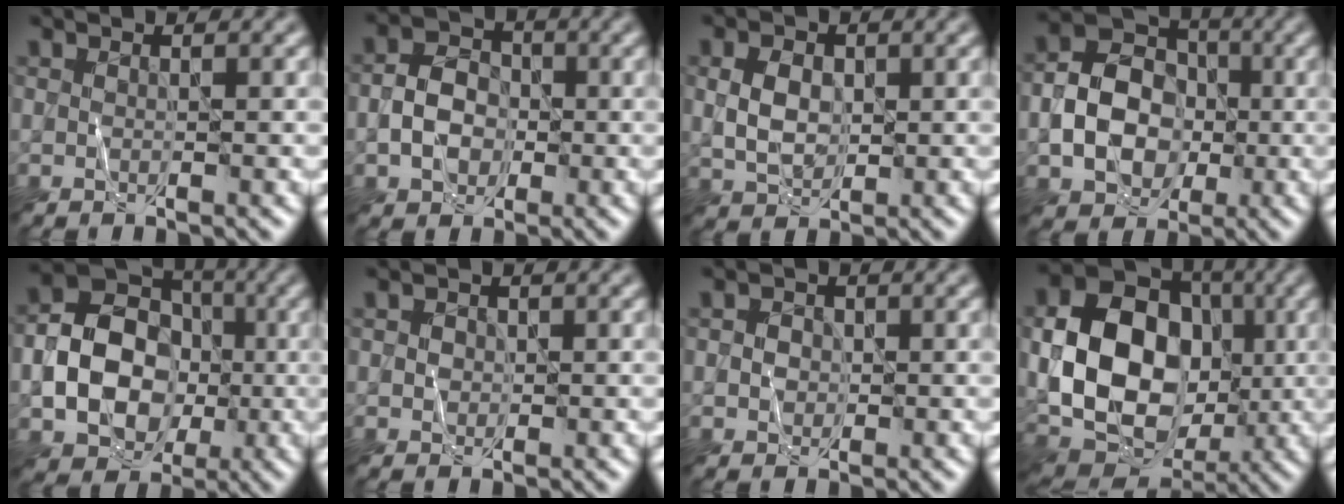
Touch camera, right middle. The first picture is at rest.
{"total": 4.0, "force": [-0.8, 3.1, 2.4], "torque": [-0.039, 0.005, -0.017]}
{"total": 3.3, "force": [0.4, 2.4, 2.2], "torque": [-0.048, 0.001, 0.008]}
{"total": 7.1, "force": [-1.3, 5.5, 4.2], "torque": [-0.078, 0.002, -0.028]}
{"total": 9.8, "force": [-1.7, 7.6, 6.0], "torque": [-0.098, -0.008, -0.040]}
{"total": 1.0, "force": [0.1, 1.0, 0.3], "torque": [-0.002, -0.001, 0.001]}
{"total": 1.8, "force": [0.1, 1.6, 0.8], "torque": [-0.007, 0.004, -0.005]}
{"total": 13.0, "force": [-0.6, 9.8, 8.6], "torque": [-0.153, -0.001, -0.011]}